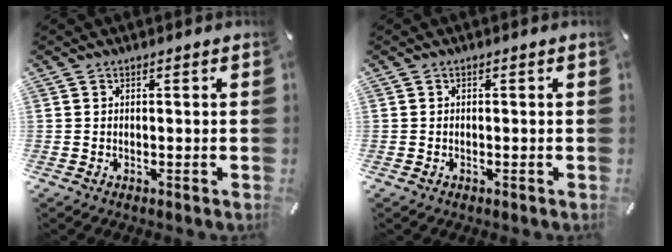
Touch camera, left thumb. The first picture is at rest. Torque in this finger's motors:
{"motor_torque": [-0.07, -0.10, -0.07, 0.04, -0.04]}